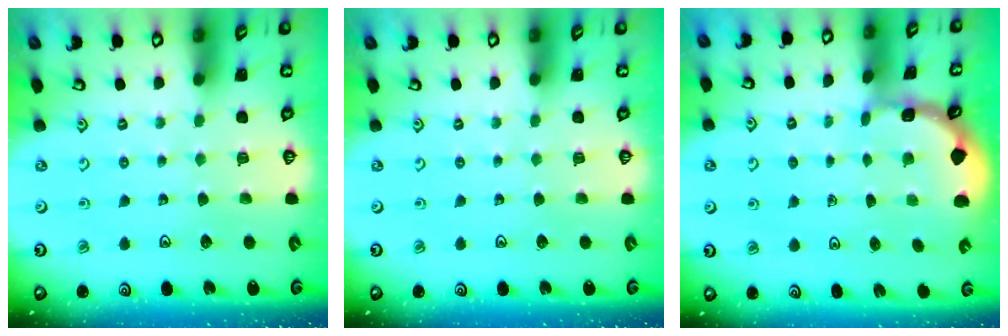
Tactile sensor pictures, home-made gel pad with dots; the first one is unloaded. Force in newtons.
{"total": 0.0}
{"total": 1.5, "press": 1.5, "slide": 0.2}